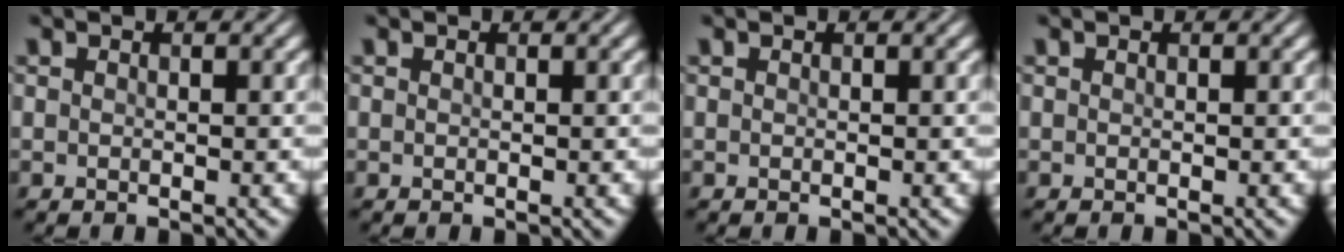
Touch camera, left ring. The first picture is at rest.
{"total": 0.0}
{"total": 0.0}
{"total": 0.0}